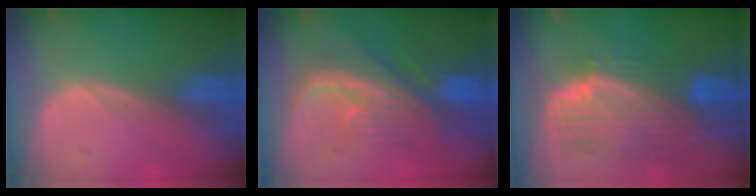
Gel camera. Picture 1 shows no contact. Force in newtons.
{"total": 9.2, "press": 8.9, "slide": 2.3}
{"total": 10.2, "press": 9.0, "slide": 4.8}